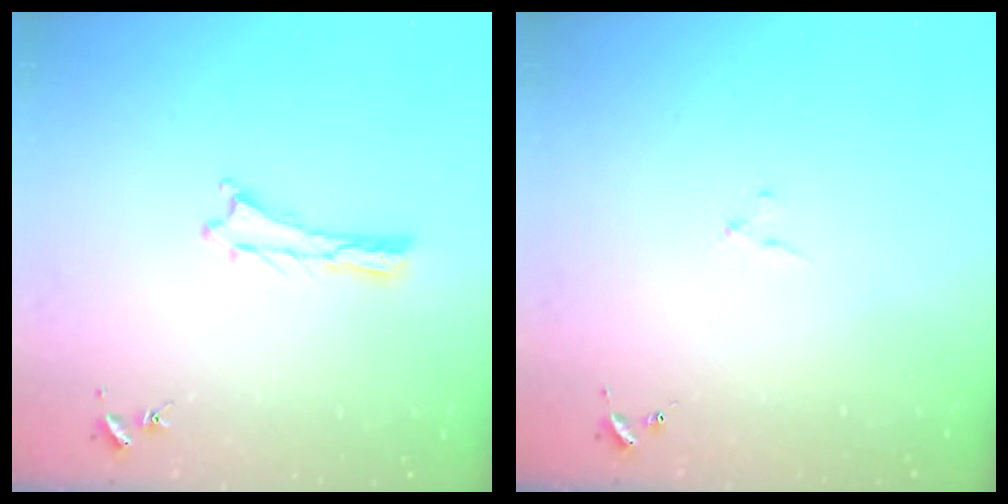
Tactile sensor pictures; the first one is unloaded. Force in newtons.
{"total": 2.0, "press": 2.0, "slide": 0.2}